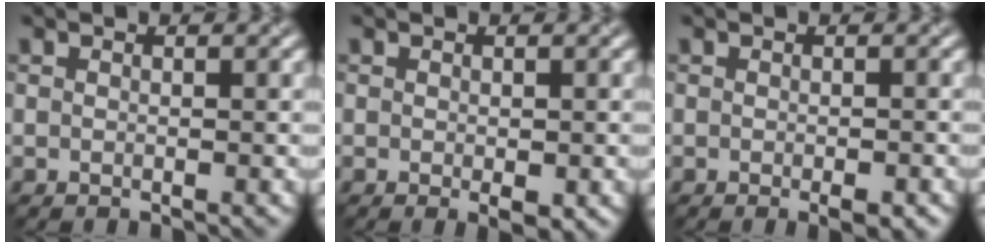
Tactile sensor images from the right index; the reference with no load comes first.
{"total": 1.4, "force": [-0.4, 0.5, 1.3], "torque": [-0.020, -0.007, -0.002]}
{"total": 1.7, "force": [-0.9, 0.4, 1.4], "torque": [-0.018, -0.005, -0.010]}